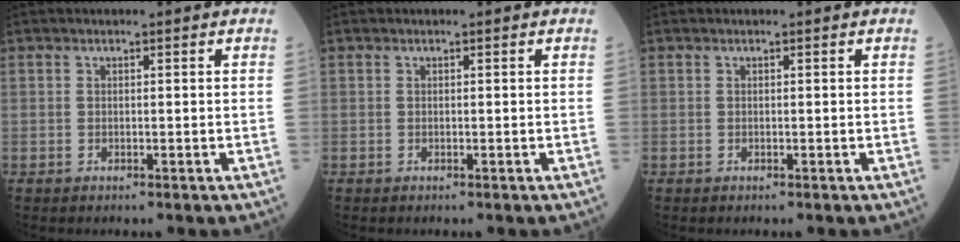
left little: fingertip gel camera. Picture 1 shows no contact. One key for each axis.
{"total": 0.0}
{"total": 0.0}